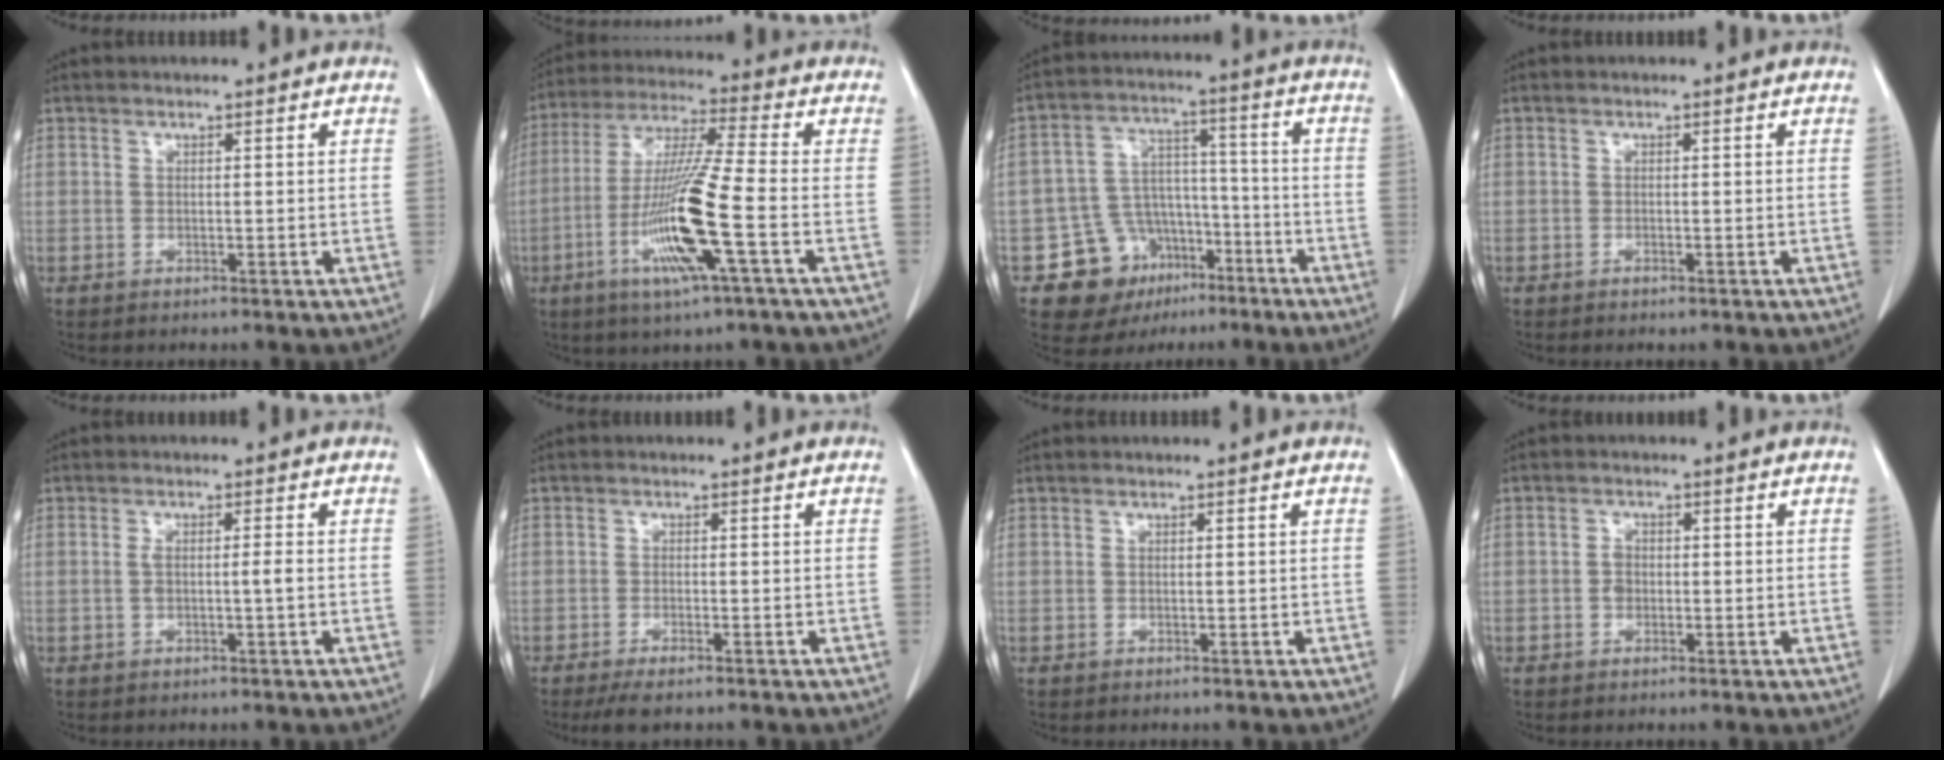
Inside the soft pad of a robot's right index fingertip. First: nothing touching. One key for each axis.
{"total": 14.3, "fx": -4.5, "fy": -0.6, "fz": 13.6, "tx": -0.275, "ty": -0.017, "tz": -0.089}
{"total": 11.9, "fx": -6.4, "fy": 9.2, "fz": 4.0, "tx": -0.061, "ty": 0.047, "tz": -0.091}
{"total": 0.6, "fx": -0.4, "fy": 0.1, "fz": 0.4, "tx": -0.009, "ty": -0.002, "tz": -0.004}
{"total": 2.2, "fx": -0.2, "fy": 0.2, "fz": 2.1, "tx": -0.039, "ty": 0.005, "tz": -0.001}
{"total": 3.9, "fx": -2.9, "fy": 0.6, "fz": 2.4, "tx": -0.041, "ty": -0.008, "tz": -0.047}
{"total": 0.0}
{"total": 1.6, "fx": -0.3, "fy": 1.3, "fz": 0.9, "tx": -0.012, "ty": 0.007, "tz": -0.003}